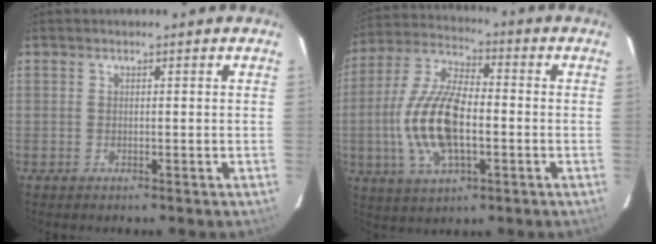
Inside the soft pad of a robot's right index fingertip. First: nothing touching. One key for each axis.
{"total": 15.7, "fx": -2.6, "fy": 7.1, "fz": 13.8, "tx": -0.290, "ty": 0.003, "tz": -0.048}